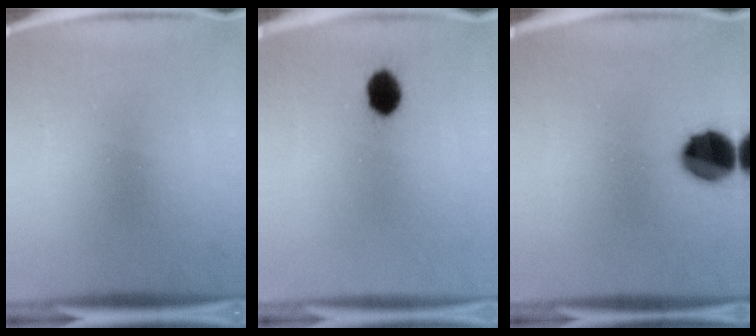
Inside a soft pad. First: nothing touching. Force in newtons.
{"total": 5.7}
{"total": 12.3}